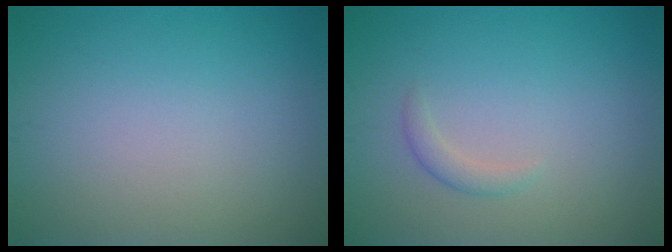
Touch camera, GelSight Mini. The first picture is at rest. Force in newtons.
{"total": 1.1, "press": 1.1, "slide": 0.1}